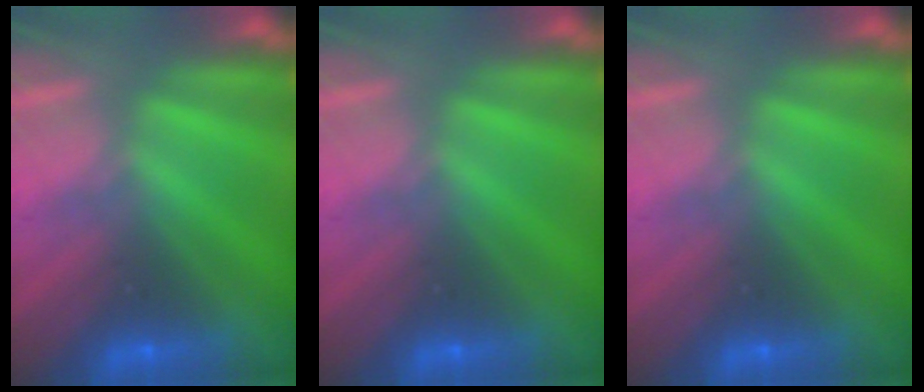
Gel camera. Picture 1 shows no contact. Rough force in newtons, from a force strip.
{"total": 0.0}
{"total": 0.0}